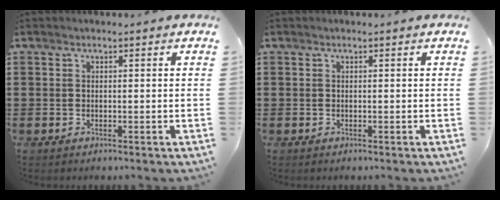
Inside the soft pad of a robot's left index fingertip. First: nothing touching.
{"total": 0.0}